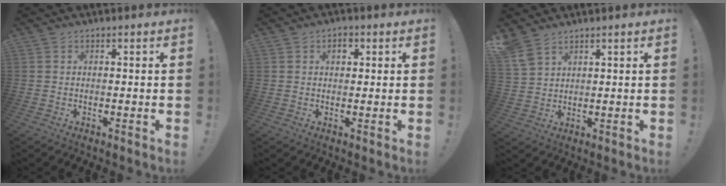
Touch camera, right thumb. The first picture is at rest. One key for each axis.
{"total": 3.3, "fx": 1.2, "fy": 2.2, "fz": 2.1, "tx": -0.027, "ty": 0.002, "tz": 0.018}
{"total": 5.8, "fx": 4.3, "fy": 2.7, "fz": 2.8, "tx": -0.060, "ty": -0.015, "tz": 0.087}